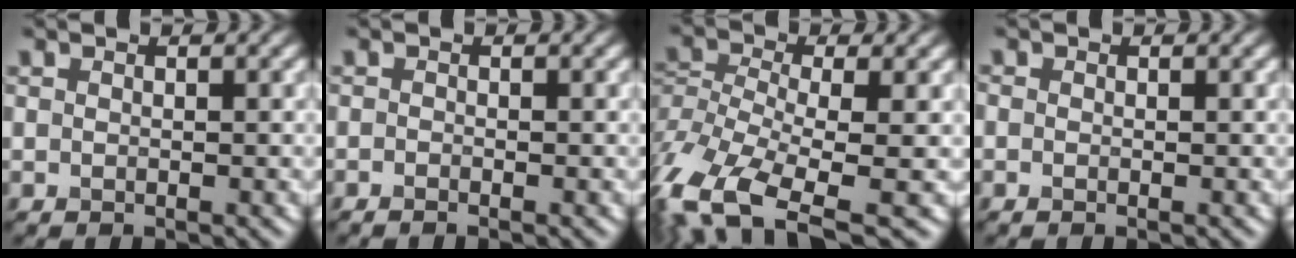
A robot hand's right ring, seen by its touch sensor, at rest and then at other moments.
{"total": 0.6, "force": [-0.5, 0.0, 0.3], "torque": [-0.005, -0.004, -0.009]}
{"total": 11.4, "force": [-6.0, 5.2, 8.2], "torque": [-0.201, -0.007, -0.096]}
{"total": 0.0}